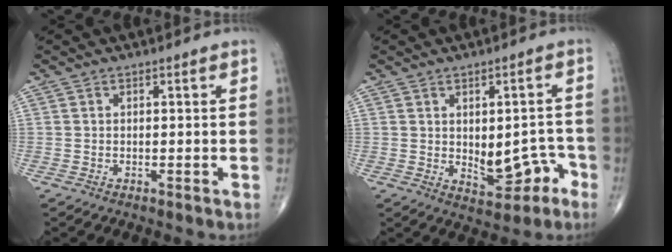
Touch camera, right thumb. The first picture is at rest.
{"total": 7.9, "force": [-2.0, 4.7, 6.1], "torque": [-0.051, 0.024, -0.012]}